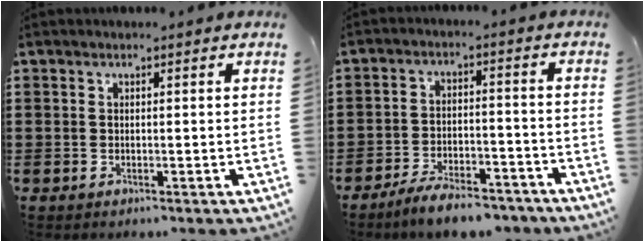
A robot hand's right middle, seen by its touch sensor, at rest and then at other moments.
{"total": 6.3, "force": [-5.8, 1.5, 1.9], "torque": [-0.032, 0.013, -0.112]}